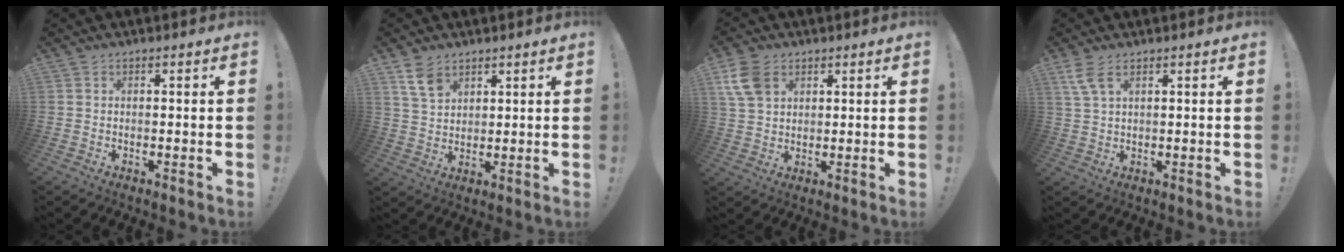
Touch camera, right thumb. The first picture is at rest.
{"total": 7.2, "force": [4.6, 4.4, 3.5], "torque": [-0.059, -0.020, 0.090]}
{"total": 9.4, "force": [4.2, 6.7, 5.2], "torque": [-0.090, -0.002, 0.086]}
{"total": 5.4, "force": [3.0, 2.1, 4.0], "torque": [-0.082, -0.004, 0.059]}